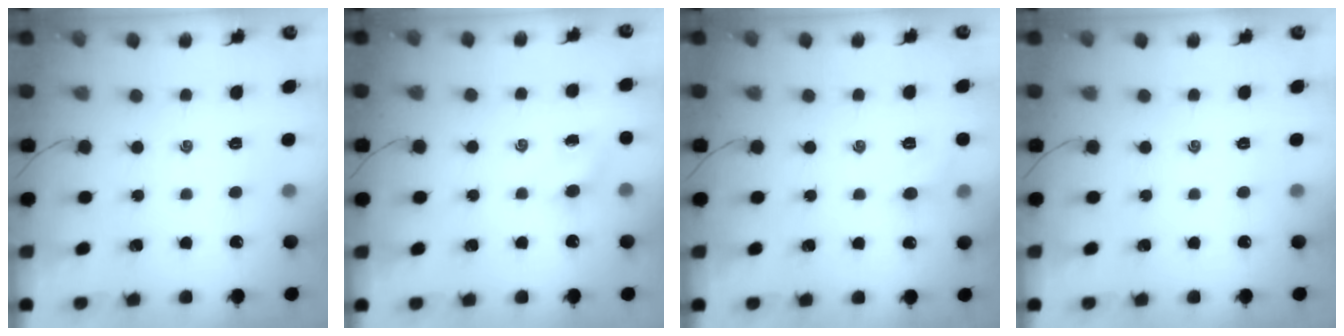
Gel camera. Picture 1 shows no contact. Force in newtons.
{"total": 4.1, "press": 3.9, "slide": 1.2}
{"total": 4.5, "press": 4.2, "slide": 1.6}
{"total": 0.0}